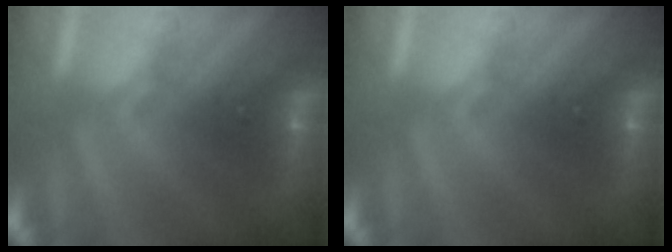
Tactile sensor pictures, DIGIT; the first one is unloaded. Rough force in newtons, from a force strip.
{"total": 0.0}